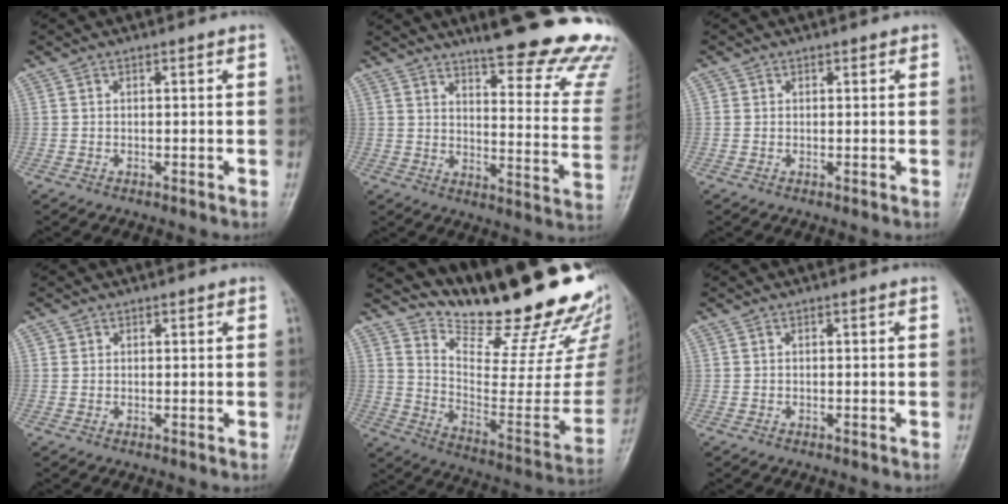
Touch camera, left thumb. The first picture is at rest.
{"total": 27.2, "force": [21.1, 5.6, 16.2], "torque": [-0.173, -0.135, 0.252]}
{"total": 1.2, "force": [0.6, 1.1, 0.1], "torque": [0.014, -0.001, 0.003]}
{"total": 1.2, "force": [0.6, 1.0, 0.1], "torque": [0.013, -0.002, 0.004]}
{"total": 27.8, "force": [23.5, 6.6, 13.2], "torque": [-0.165, -0.174, 0.335]}
{"total": 0.0}